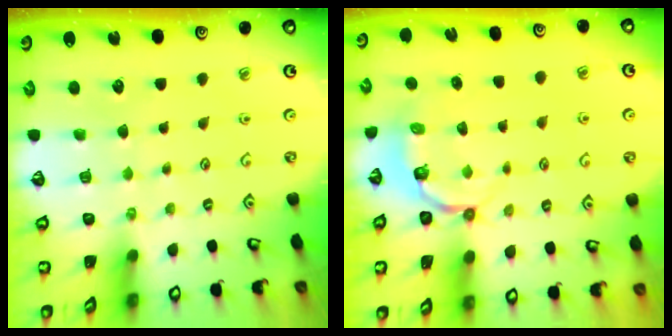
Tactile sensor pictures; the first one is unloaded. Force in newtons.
{"total": 5.1, "press": 4.0, "slide": 3.1}